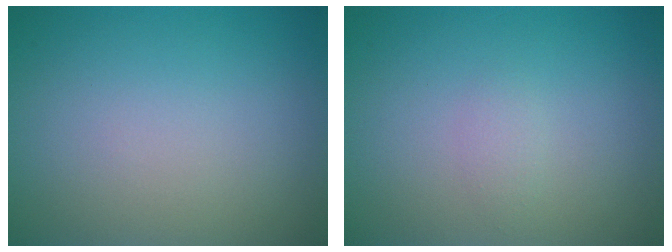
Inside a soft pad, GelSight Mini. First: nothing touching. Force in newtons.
{"total": 0.8, "press": 0.8, "slide": 0.1}